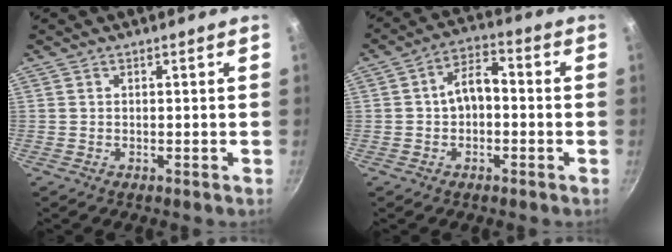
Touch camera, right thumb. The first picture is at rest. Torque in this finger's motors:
{"motor_torque": [-0.75, 0.46, 0.27, -0.35, 0.18]}